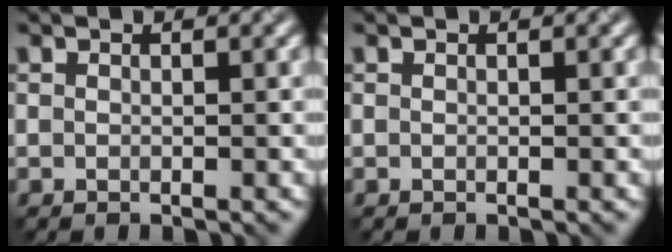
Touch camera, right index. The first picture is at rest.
{"total": 0.0}